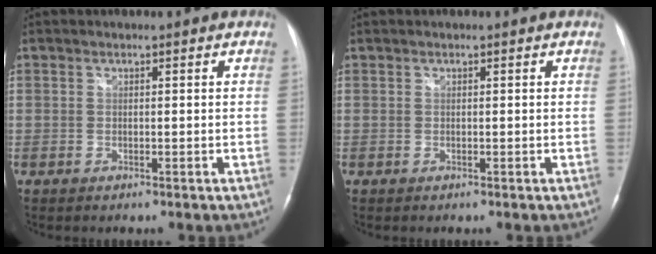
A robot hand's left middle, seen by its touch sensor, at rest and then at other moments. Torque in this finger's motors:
{"motor_torque": [0.68, -0.55, 0.09, 0.02]}